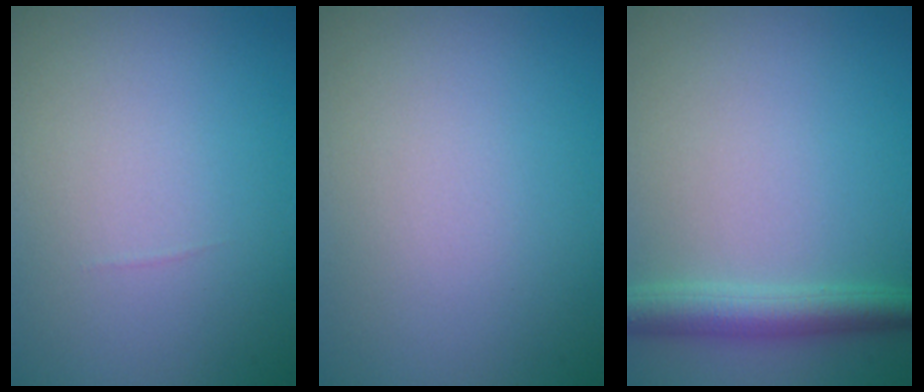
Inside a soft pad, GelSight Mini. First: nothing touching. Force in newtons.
{"total": 0.0}
{"total": 3.5, "press": 3.5, "slide": 0.1}